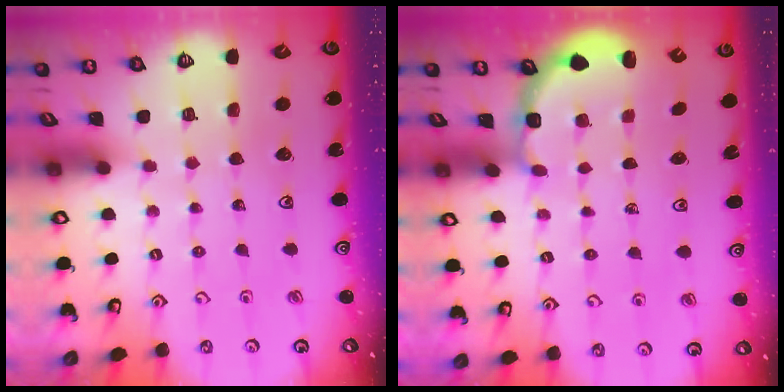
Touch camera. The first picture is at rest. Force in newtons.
{"total": 2.7, "press": 2.3, "slide": 1.5}